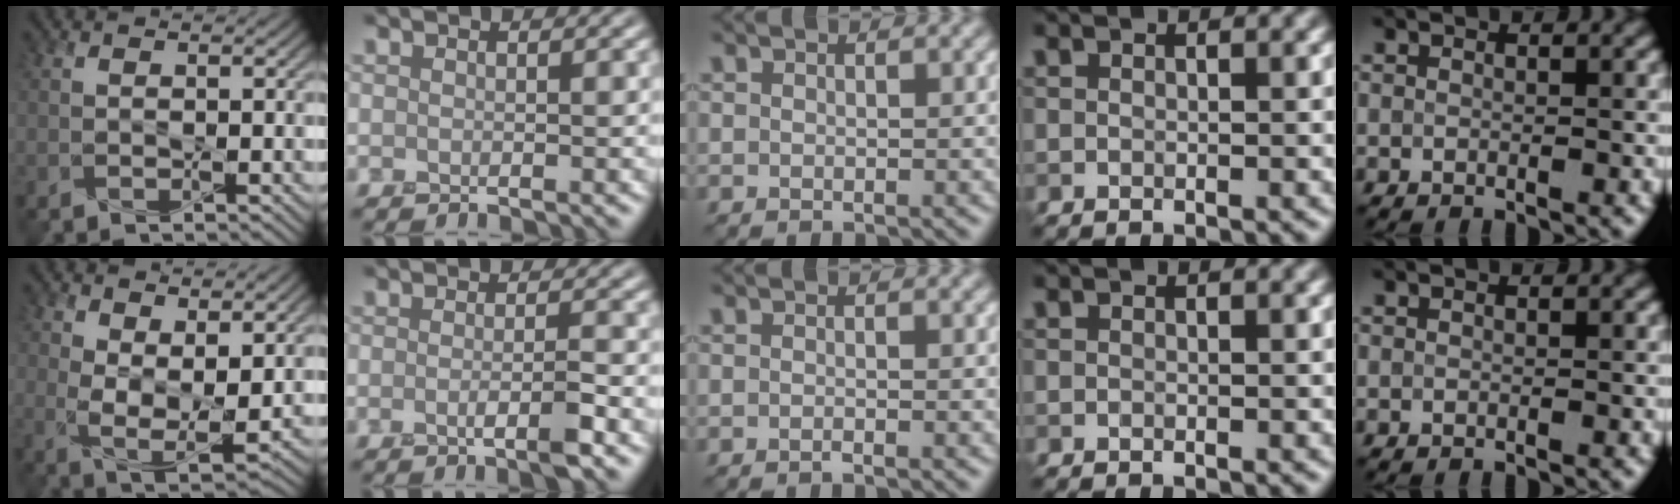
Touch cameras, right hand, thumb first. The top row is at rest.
{"thumb": {"total": 7.2, "force": [2.3, 3.8, 5.7], "torque": [-0.122, -0.012, 0.042]}, "index": {"total": 2.5, "force": [-0.7, 0.5, 2.4], "torque": [-0.038, -0.001, -0.015]}, "middle": {"total": 0.5, "force": [-0.3, 0.0, 0.4], "torque": [-0.006, -0.001, -0.007]}}